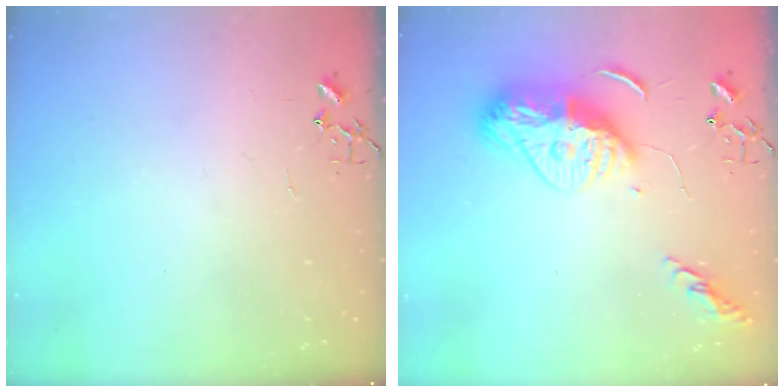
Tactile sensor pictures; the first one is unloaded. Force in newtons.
{"total": 15.2, "press": 15.2, "slide": 1.3}